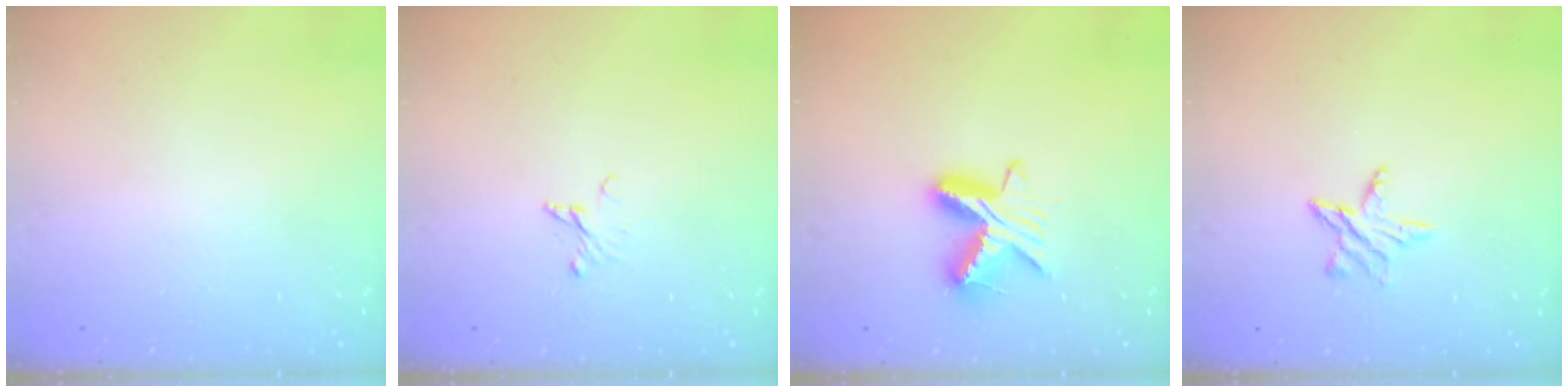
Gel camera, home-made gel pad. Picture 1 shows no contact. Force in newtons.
{"total": 2.8, "press": 2.7, "slide": 0.3}
{"total": 10.9, "press": 10.9, "slide": 0.1}
{"total": 6.4, "press": 6.4, "slide": 0.7}